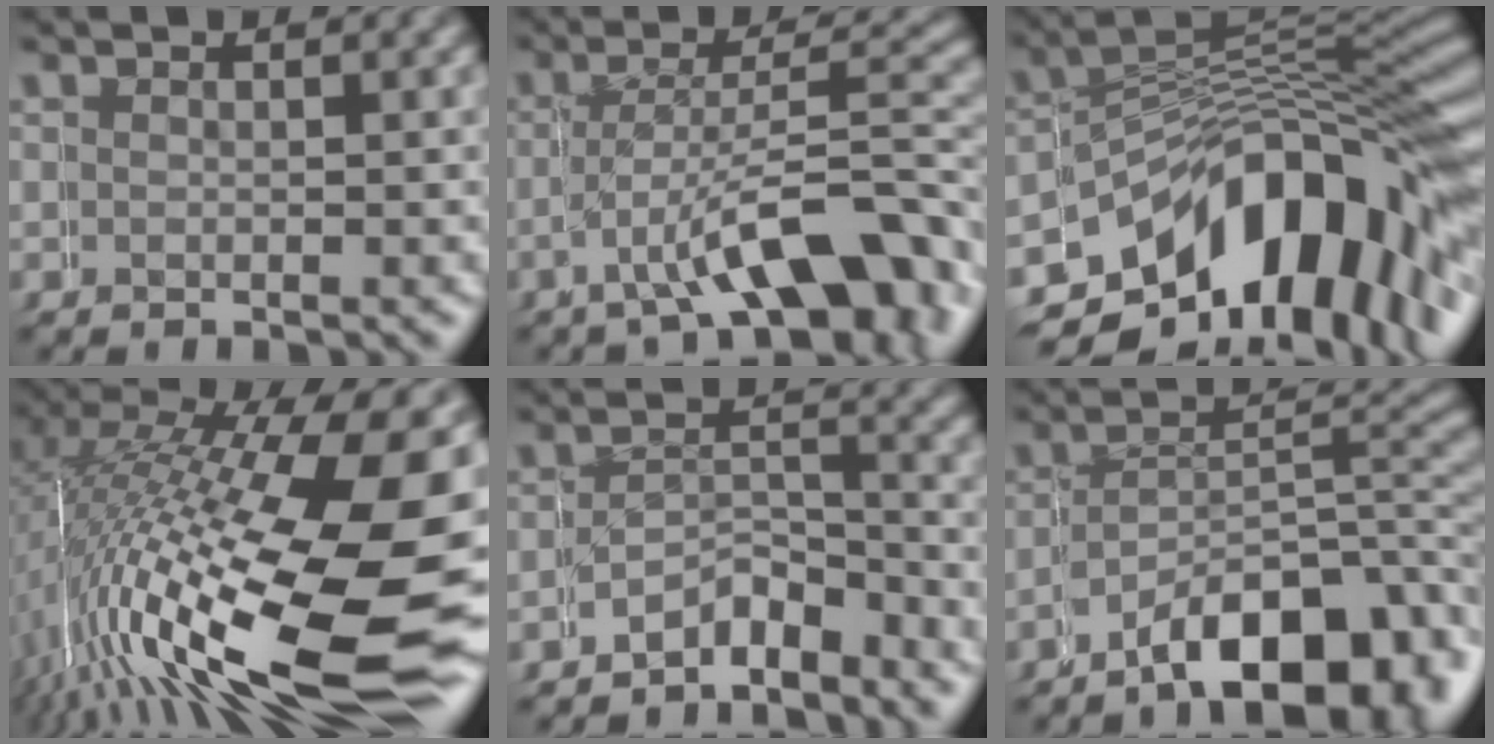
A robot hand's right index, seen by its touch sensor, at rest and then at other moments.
{"total": 6.6, "force": [-3.8, 2.0, 5.0], "torque": [-0.079, -0.015, -0.051]}
{"total": 15.8, "force": [-5.8, 10.0, 10.8], "torque": [-0.167, -0.014, -0.083]}
{"total": 17.5, "force": [-3.0, 7.0, 15.8], "torque": [-0.249, -0.024, -0.019]}
{"total": 4.4, "force": [-4.2, 1.1, -0.1], "torque": [0.014, -0.011, -0.070]}
{"total": 9.3, "force": [-5.3, 4.5, 6.2], "torque": [-0.069, -0.022, -0.075]}